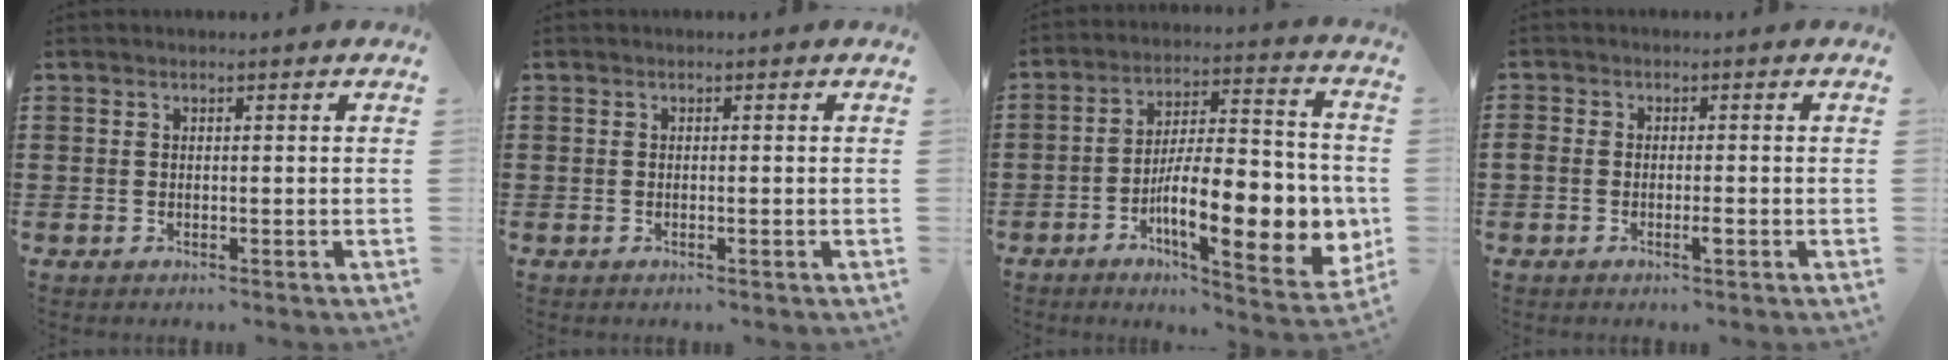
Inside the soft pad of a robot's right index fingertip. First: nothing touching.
{"total": 0.0}
{"total": 16.3, "force": [-4.3, 5.8, 14.6], "torque": [-0.232, -0.021, -0.067]}
{"total": 1.9, "force": [-1.0, 0.4, 1.6], "torque": [-0.029, 0.000, -0.018]}